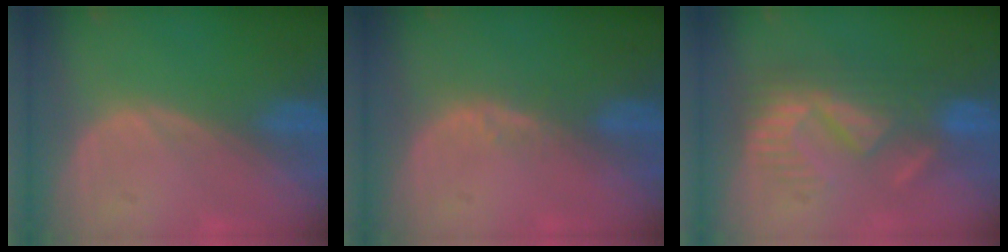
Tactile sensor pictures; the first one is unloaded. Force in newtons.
{"total": 1.9, "press": 1.4, "slide": 1.3}
{"total": 9.0, "press": 8.1, "slide": 4.0}